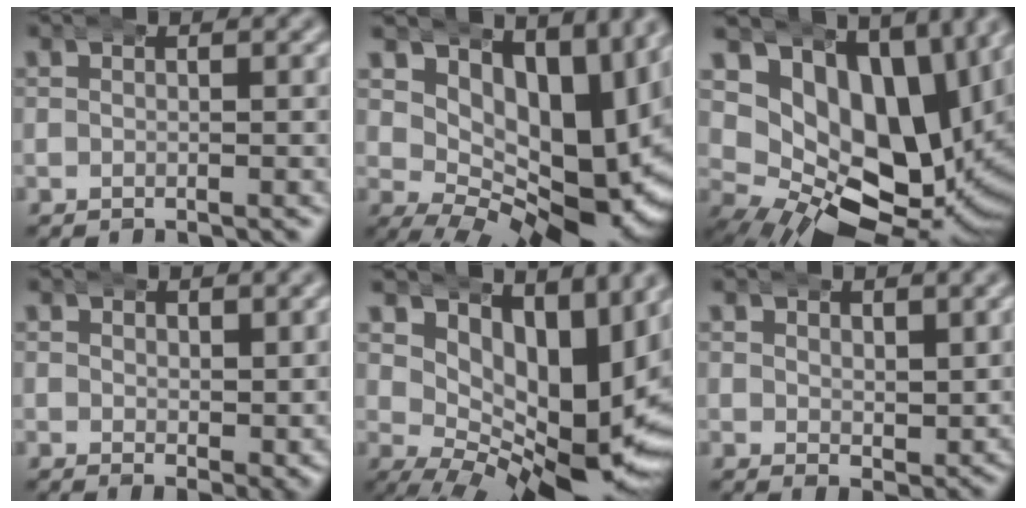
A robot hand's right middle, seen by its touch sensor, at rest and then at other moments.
{"total": 13.2, "force": [2.7, 7.3, 10.7], "torque": [-0.150, -0.020, 0.058]}
{"total": 19.5, "force": [3.7, 13.5, 13.6], "torque": [-0.228, -0.027, 0.066]}
{"total": 2.2, "force": [1.9, 0.4, 0.9], "torque": [-0.001, -0.006, 0.036]}
{"total": 12.8, "force": [2.6, 5.9, 11.0], "torque": [-0.149, -0.024, 0.061]}
{"total": 2.6, "force": [2.4, 0.6, 0.5], "torque": [-0.003, -0.002, 0.045]}